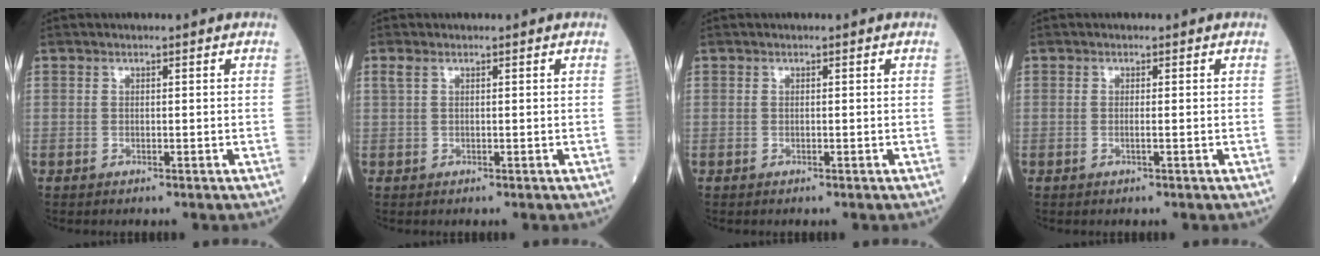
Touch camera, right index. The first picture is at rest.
{"total": 1.0, "force": [0.5, 0.3, 0.8], "torque": [-0.026, 0.014, 0.013]}
{"total": 0.0}
{"total": 0.7, "force": [-0.1, -0.2, 0.6], "torque": [-0.016, -0.002, -0.003]}